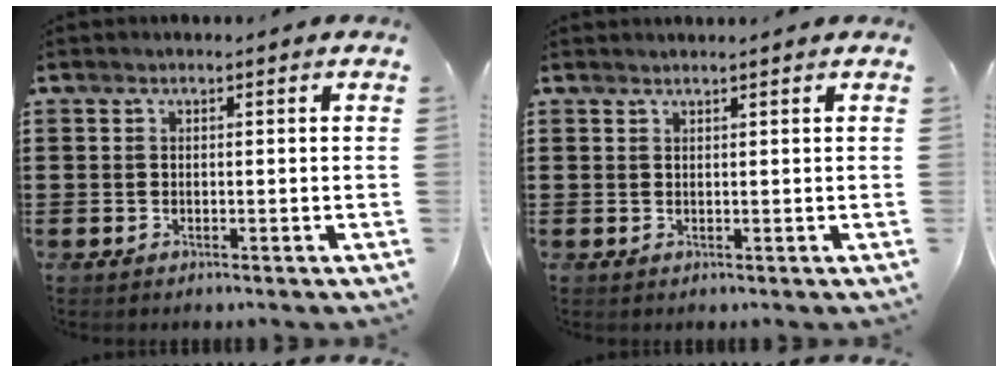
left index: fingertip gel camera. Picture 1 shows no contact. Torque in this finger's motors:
{"motor_torque": [0.26, 1.00, 0.05, 0.00]}